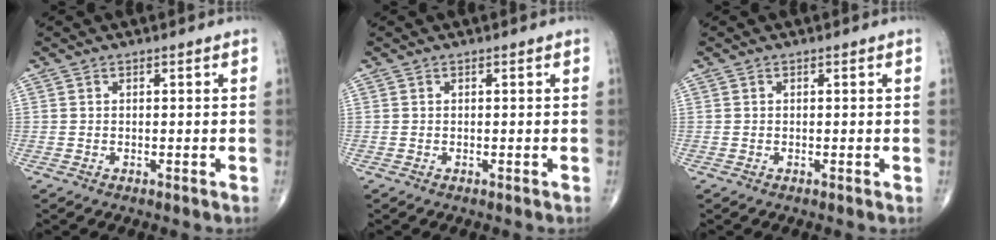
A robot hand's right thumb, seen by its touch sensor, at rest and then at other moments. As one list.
[{"total": 0.0}, {"total": 0.0}]